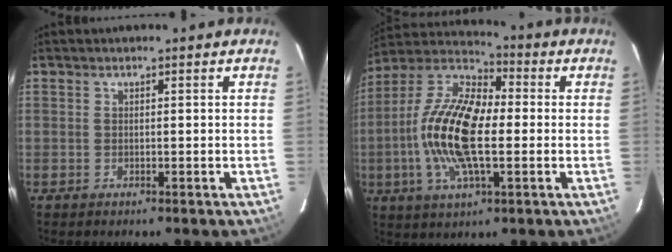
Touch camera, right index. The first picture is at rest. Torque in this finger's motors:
{"motor_torque": [2.14, 0.00, 1.05, 0.21]}